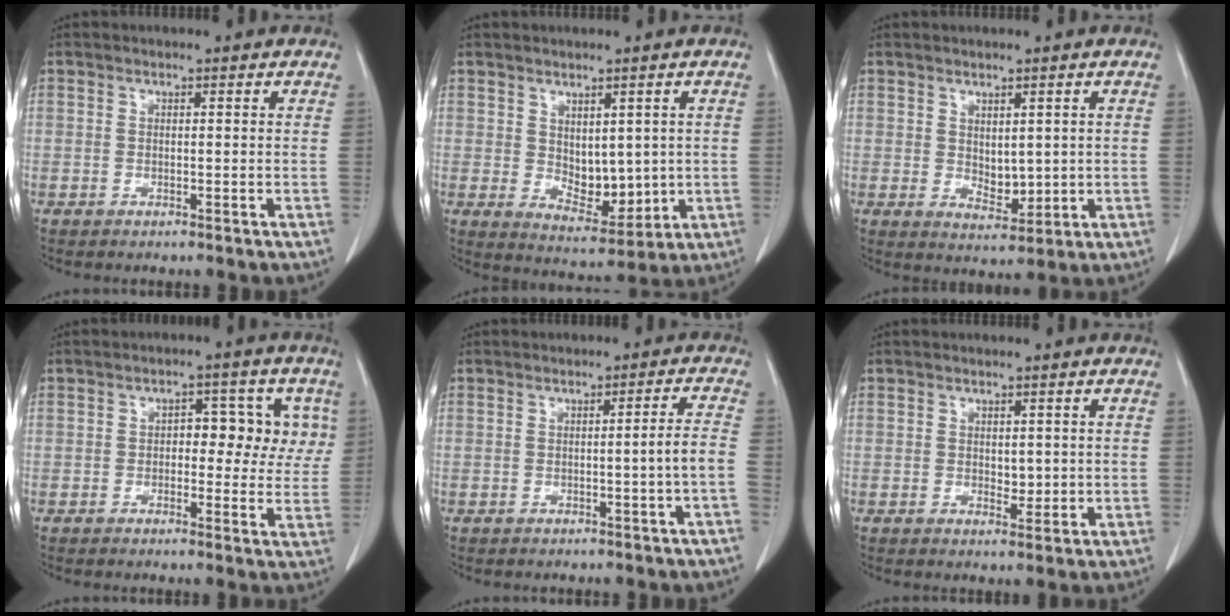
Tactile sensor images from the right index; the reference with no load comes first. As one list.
[{"total": 7.0, "force": [0.6, 3.9, 5.8], "torque": [-0.083, -0.007, 0.030]}, {"total": 4.3, "force": [0.6, 2.4, 3.5], "torque": [-0.056, -0.007, 0.024]}, {"total": 7.0, "force": [1.5, 3.6, 5.8], "torque": [-0.060, 0.020, 0.017]}, {"total": 3.3, "force": [-0.7, -0.8, 3.1], "torque": [-0.043, 0.000, -0.010]}, {"total": 2.3, "force": [0.3, 1.4, 1.8], "torque": [-0.023, -0.007, 0.011]}]